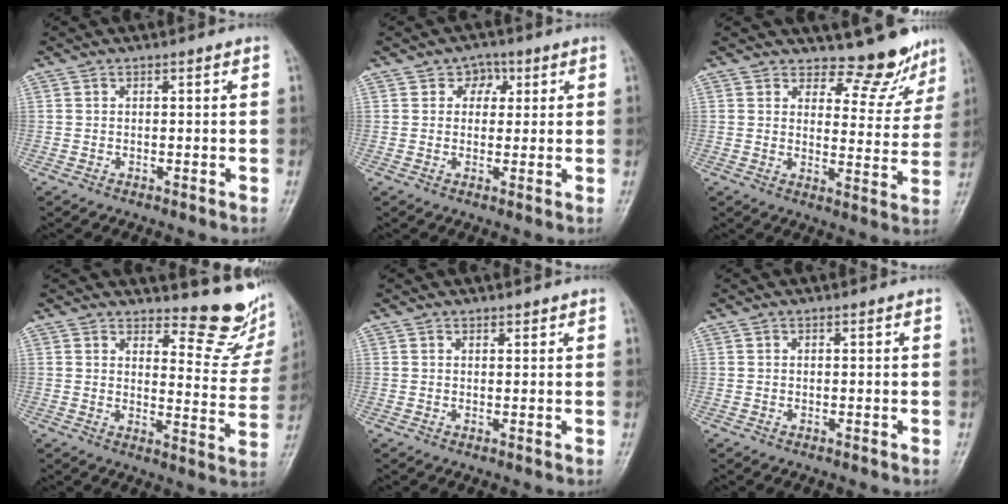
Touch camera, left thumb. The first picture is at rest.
{"total": 3.8, "force": [1.5, 3.2, 1.6], "torque": [0.008, 0.000, 0.014]}
{"total": 8.9, "force": [8.3, 3.1, 0.8], "torque": [0.023, -0.084, 0.101]}
{"total": 12.5, "force": [10.7, 4.1, 5.0], "torque": [-0.025, -0.105, 0.121]}
{"total": 0.9, "force": [0.8, 0.4, 0.2], "torque": [0.000, -0.007, 0.011]}
{"total": 0.0}